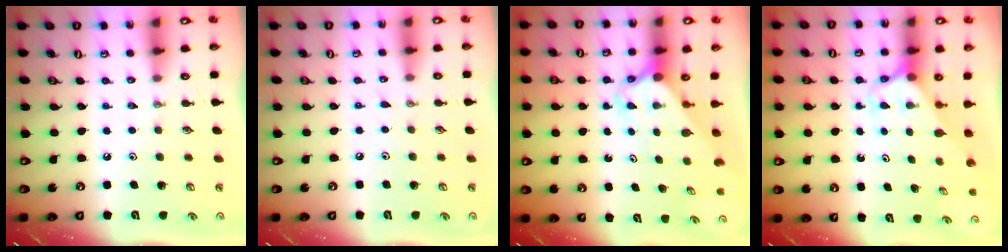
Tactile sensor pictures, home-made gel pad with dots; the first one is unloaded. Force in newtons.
{"total": 2.3, "press": 2.3, "slide": 0.3}
{"total": 2.6, "press": 2.6, "slide": 0.2}
{"total": 2.5, "press": 2.5, "slide": 0.2}